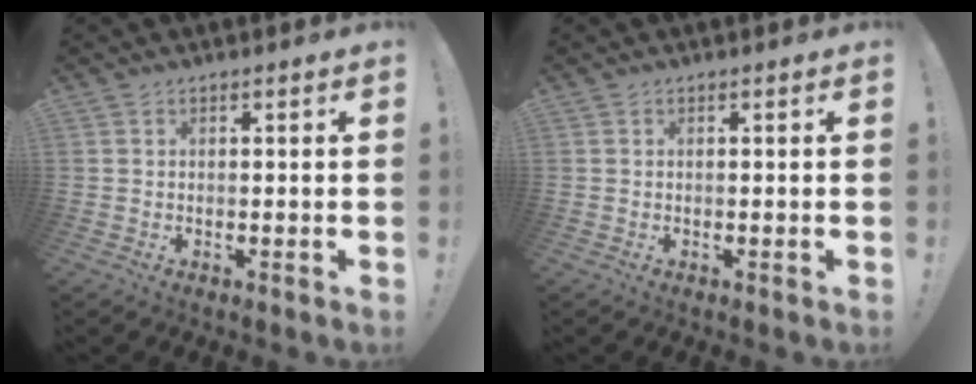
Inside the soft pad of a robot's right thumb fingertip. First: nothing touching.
{"total": 0.0}